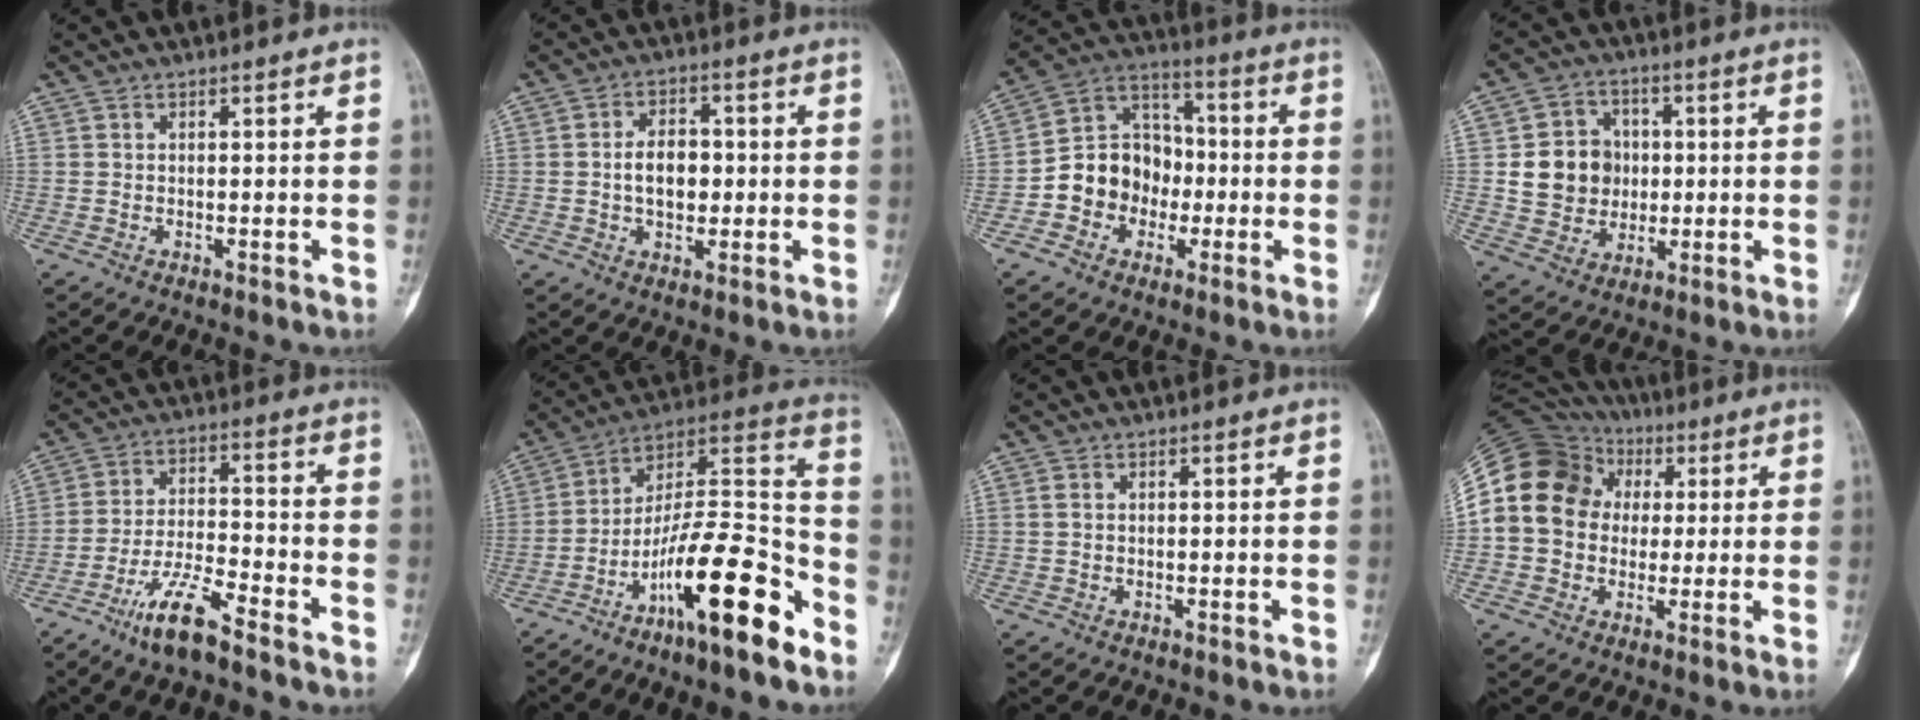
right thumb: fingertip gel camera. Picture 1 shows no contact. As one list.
[{"total": 6.9, "force": [-0.3, 4.6, 5.2], "torque": [-0.066, 0.012, -0.008]}, {"total": 12.6, "force": [-2.9, 10.8, 5.9], "torque": [-0.052, 0.052, -0.060]}, {"total": 11.0, "force": [0.6, 9.9, 4.7], "torque": [-0.036, 0.010, 0.016]}, {"total": 10.2, "force": [-7.2, 2.0, 7.0], "torque": [-0.137, 0.042, -0.137]}, {"total": 20.7, "force": [-11.9, 4.9, 16.3], "torque": [-0.275, 0.092, -0.200]}, {"total": 0.6, "force": [-0.1, 0.5, 0.4], "torque": [-0.005, 0.001, -0.002]}, {"total": 18.7, "force": [2.3, 15.7, 10.0], "torque": [-0.185, 0.046, 0.040]}]